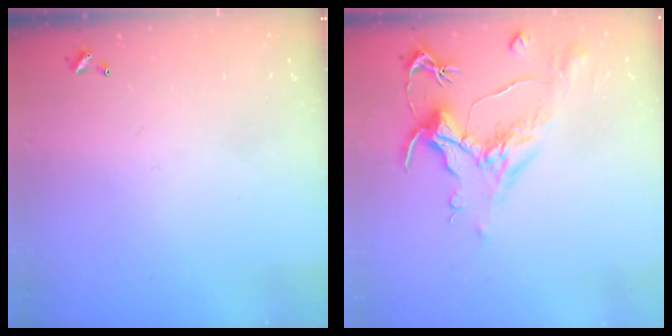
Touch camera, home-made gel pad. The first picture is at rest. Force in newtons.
{"total": 1.6, "press": 0.6, "slide": 1.4}